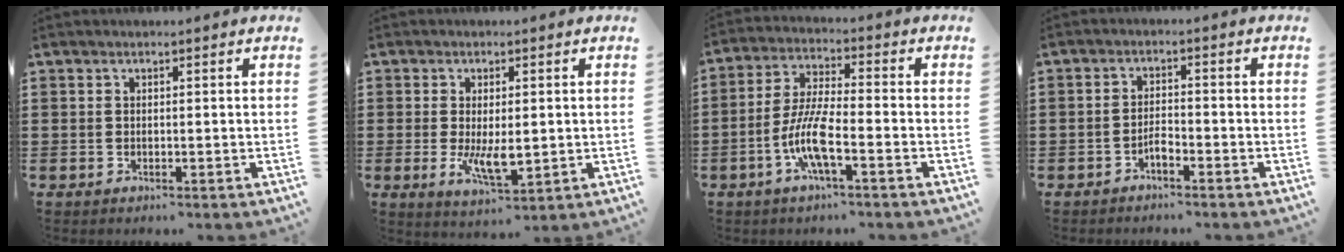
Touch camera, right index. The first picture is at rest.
{"total": 5.8, "force": [-0.4, 2.6, 5.2], "torque": [-0.104, -0.005, -0.011]}
{"total": 8.2, "force": [-3.4, 1.7, 7.3], "torque": [-0.167, -0.013, -0.071]}
{"total": 2.0, "force": [-1.5, 0.6, 1.2], "torque": [-0.026, 0.005, -0.030]}